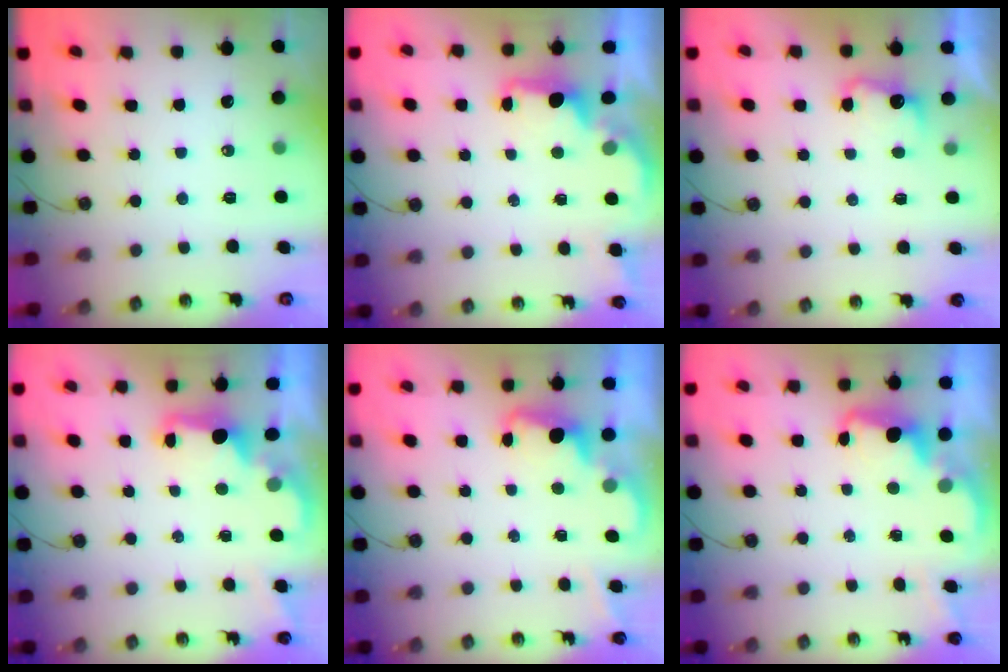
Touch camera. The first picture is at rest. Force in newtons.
{"total": 2.7, "press": 2.6, "slide": 0.6}
{"total": 3.9, "press": 3.7, "slide": 1.1}
{"total": 2.4, "press": 2.2, "slide": 0.7}
{"total": 2.2, "press": 2.1, "slide": 0.5}
{"total": 2.5, "press": 2.4, "slide": 0.5}